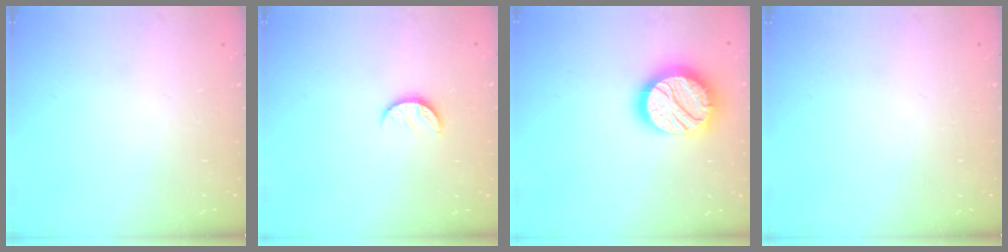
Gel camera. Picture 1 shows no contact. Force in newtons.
{"total": 6.1, "press": 6.1, "slide": 0.6}
{"total": 19.0, "press": 18.9, "slide": 1.3}
{"total": 0.0}